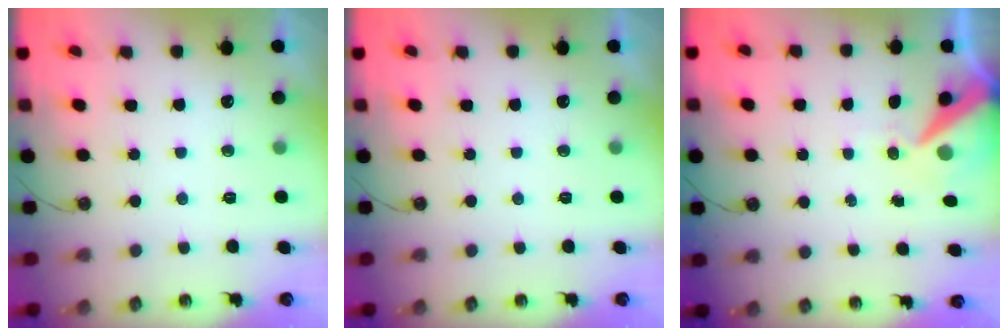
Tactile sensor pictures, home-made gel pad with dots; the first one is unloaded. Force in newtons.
{"total": 0.0}
{"total": 9.0, "press": 8.9, "slide": 1.4}